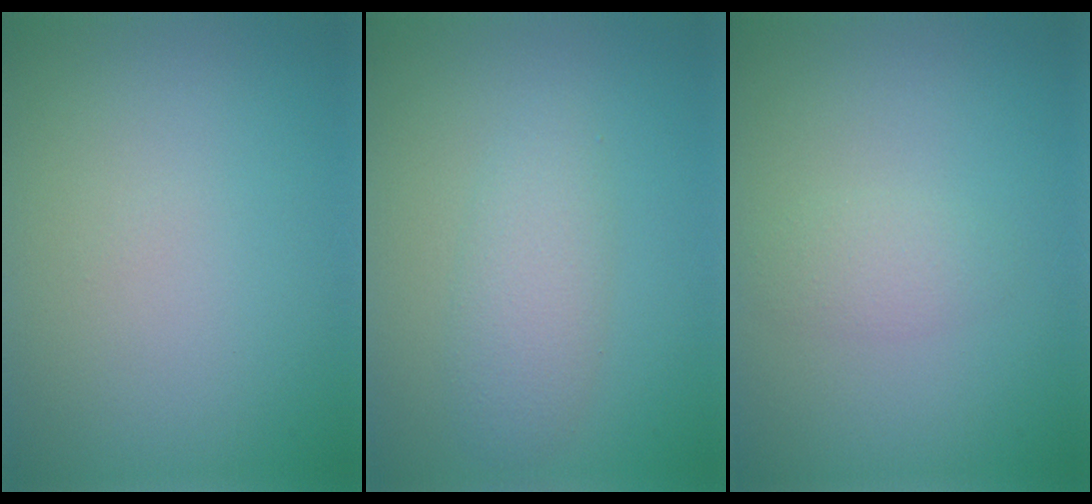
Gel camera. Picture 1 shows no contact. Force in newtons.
{"total": 2.8, "press": 2.8, "slide": 0.1}
{"total": 1.7, "press": 1.7, "slide": 0.0}